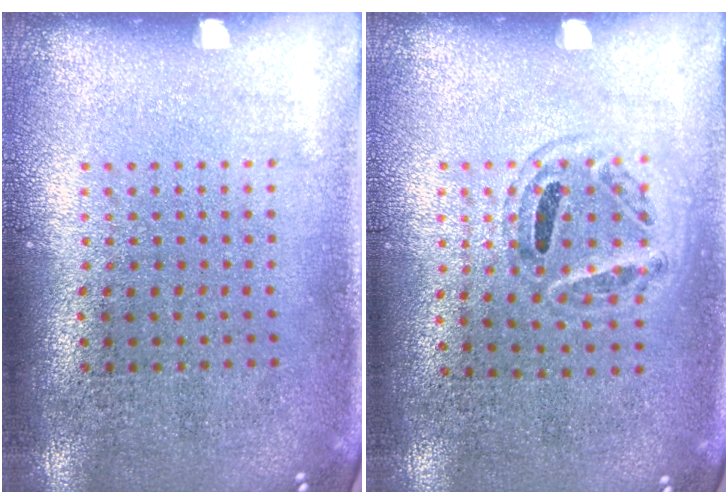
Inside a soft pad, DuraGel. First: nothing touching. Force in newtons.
{"total": 0.9, "press": 0.8, "slide": 0.4}